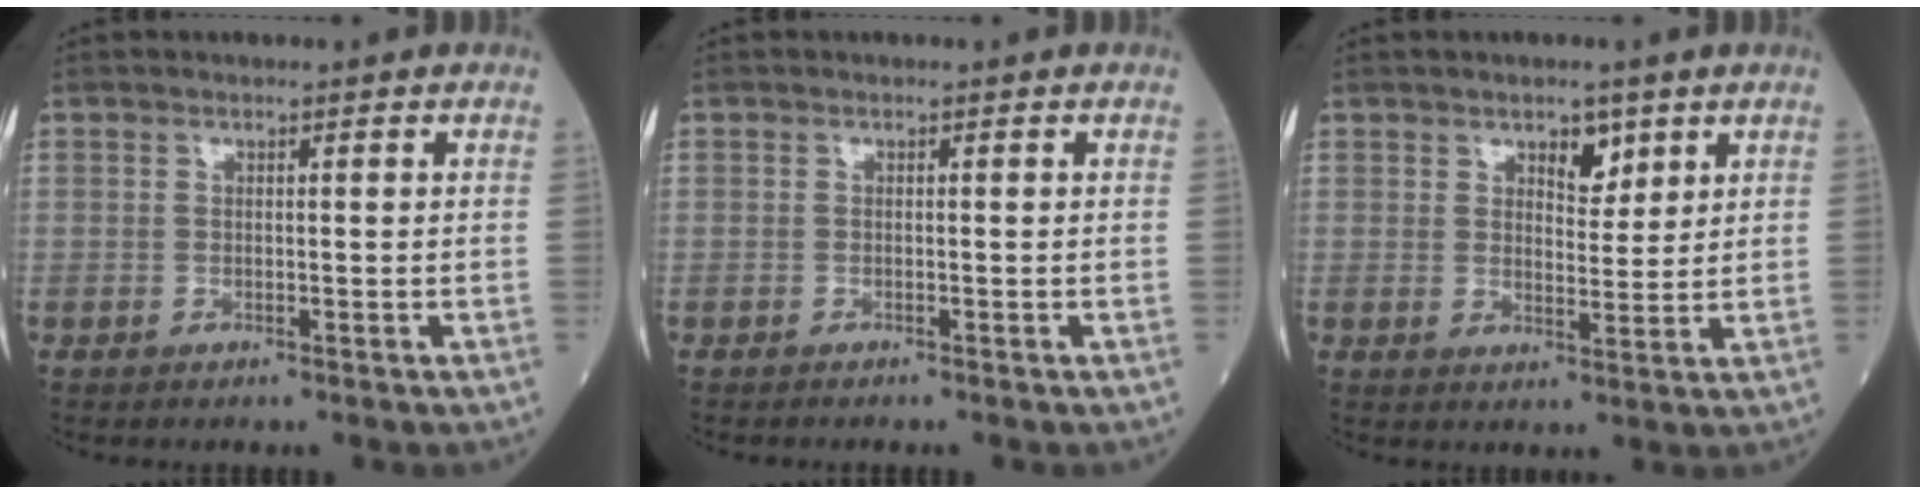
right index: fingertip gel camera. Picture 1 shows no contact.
{"total": 0.6, "force": [-0.6, -0.1, 0.2], "torque": [0.000, 0.000, -0.012]}
{"total": 3.9, "force": [2.4, 1.8, 2.5], "torque": [-0.034, 0.000, 0.038]}